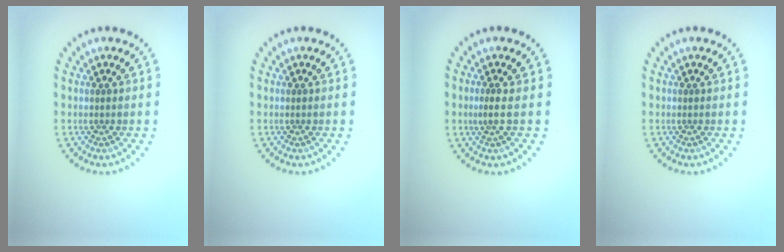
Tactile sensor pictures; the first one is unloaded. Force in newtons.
{"total": 0.0}
{"total": 1.2, "press": 0.7, "slide": 1.0}
{"total": 0.0}